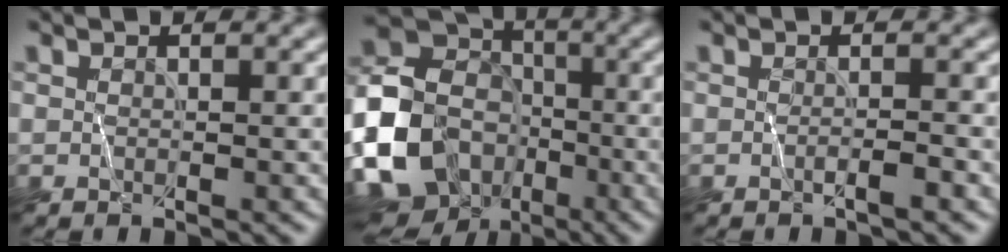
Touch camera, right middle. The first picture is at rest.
{"total": 15.3, "force": [-5.2, 12.5, 7.1], "torque": [-0.158, -0.031, -0.113]}
{"total": 1.1, "force": [-0.6, 0.1, 1.0], "torque": [-0.013, -0.001, -0.013]}